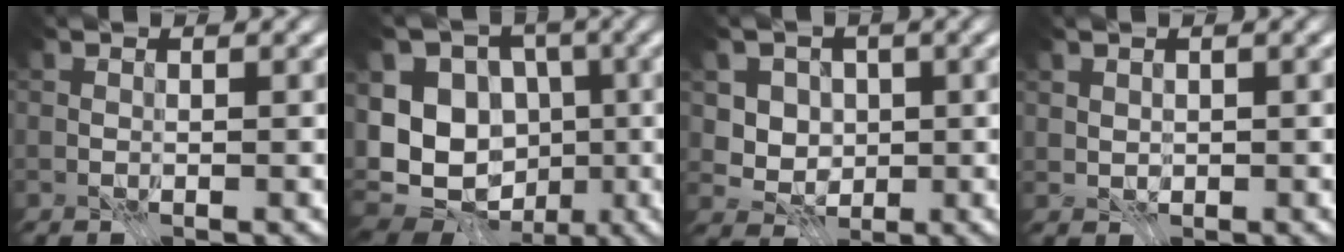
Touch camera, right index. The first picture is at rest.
{"total": 11.8, "force": [-1.8, 9.0, 7.4], "torque": [-0.100, 0.013, -0.037]}
{"total": 3.5, "force": [0.5, 3.2, 1.4], "torque": [-0.027, -0.008, 0.015]}
{"total": 0.9, "force": [0.5, 0.7, 0.4], "torque": [-0.011, -0.001, 0.013]}